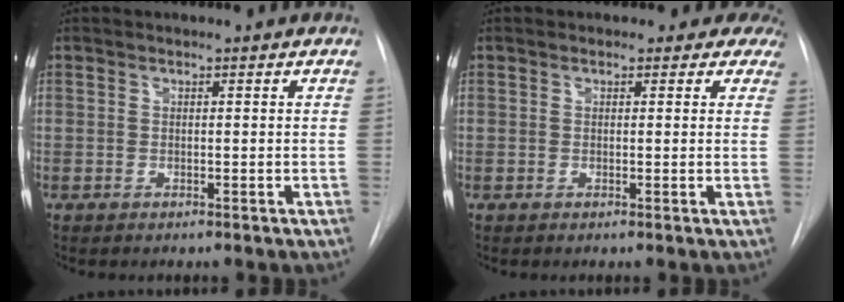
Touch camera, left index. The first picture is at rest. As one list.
[{"total": 4.7, "force": [3.9, 2.7, 0.2], "torque": [0.028, -0.005, 0.019]}]